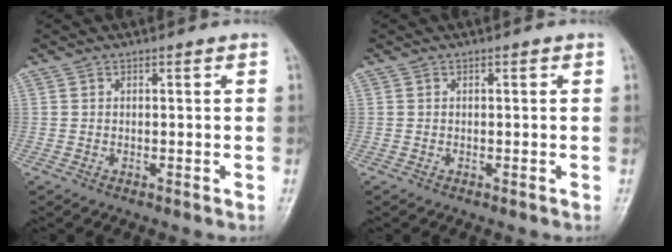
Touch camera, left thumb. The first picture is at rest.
{"total": 0.0}